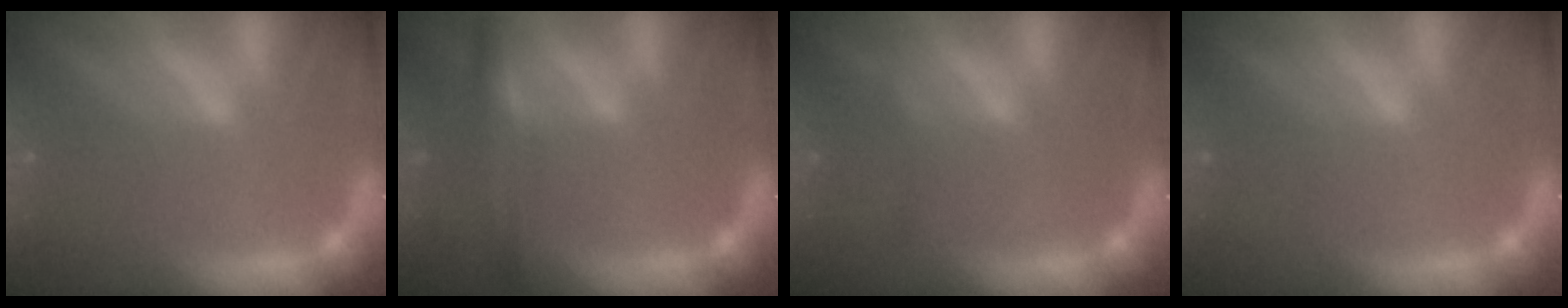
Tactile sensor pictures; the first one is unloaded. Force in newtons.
{"total": 4.0}
{"total": 0.9}
{"total": 0.0}